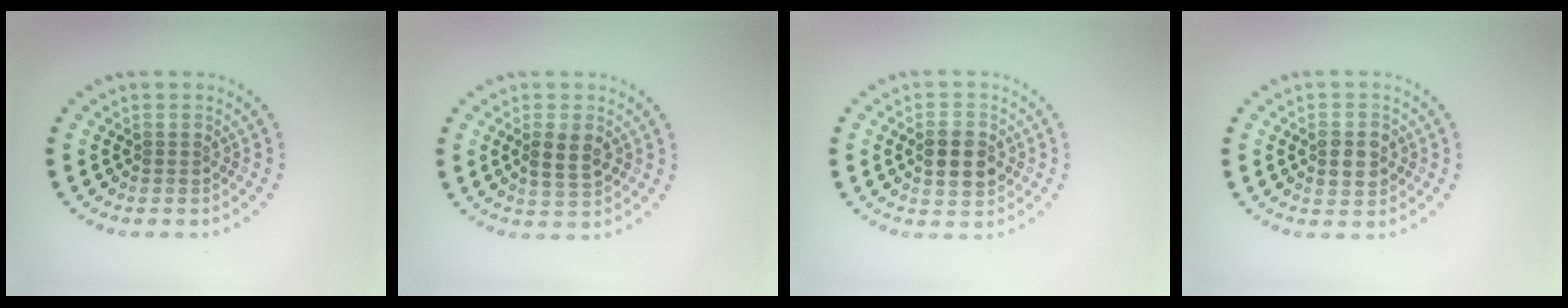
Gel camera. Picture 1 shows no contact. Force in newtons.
{"total": 2.8, "press": 2.8, "slide": 0.4}
{"total": 3.8, "press": 3.8, "slide": 0.1}
{"total": 2.6, "press": 2.6, "slide": 0.1}